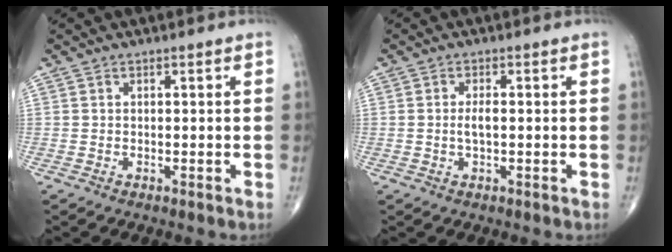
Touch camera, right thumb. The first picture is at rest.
{"total": 2.2, "force": [-0.2, 0.8, 2.0], "torque": [-0.044, 0.000, -0.003]}